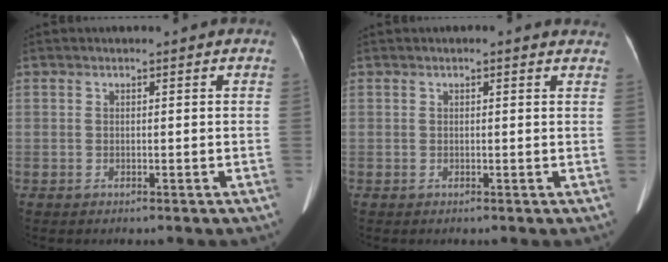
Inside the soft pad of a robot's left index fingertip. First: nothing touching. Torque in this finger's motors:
{"motor_torque": [1.08, -1.08, 0.11, 0.01]}